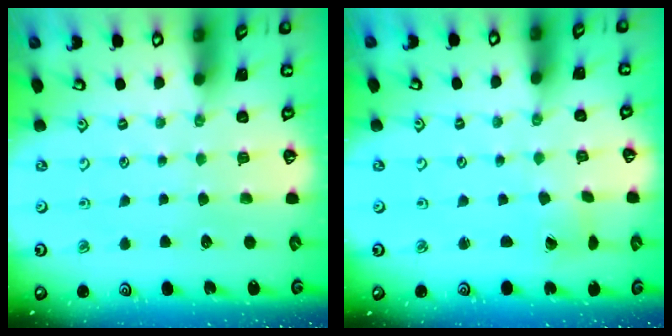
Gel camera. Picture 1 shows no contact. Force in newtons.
{"total": 1.2, "press": 1.2, "slide": 0.1}